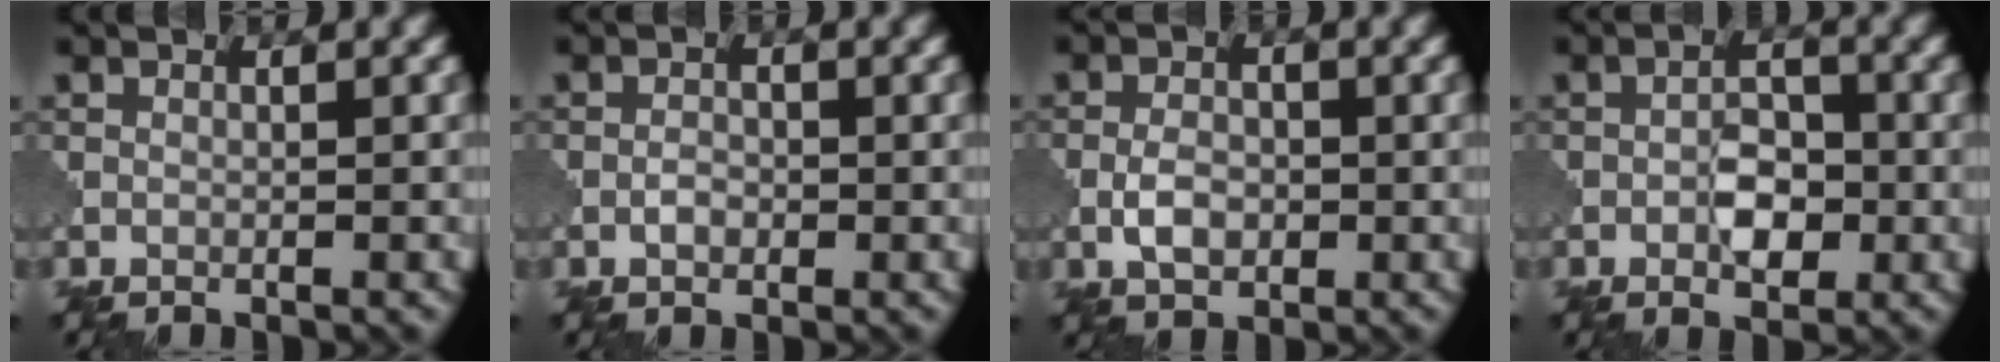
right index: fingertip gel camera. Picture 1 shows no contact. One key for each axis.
{"total": 0.9, "fx": -0.1, "fy": 0.7, "fz": 0.5, "tx": -0.013, "ty": 0.002, "tz": 0.000}
{"total": 2.6, "fx": -0.3, "fy": 1.8, "fz": 1.8, "tx": -0.037, "ty": 0.001, "tz": -0.005}
{"total": 2.8, "fx": -0.5, "fy": 1.6, "fz": 2.2, "tx": -0.036, "ty": 0.005, "tz": -0.003}